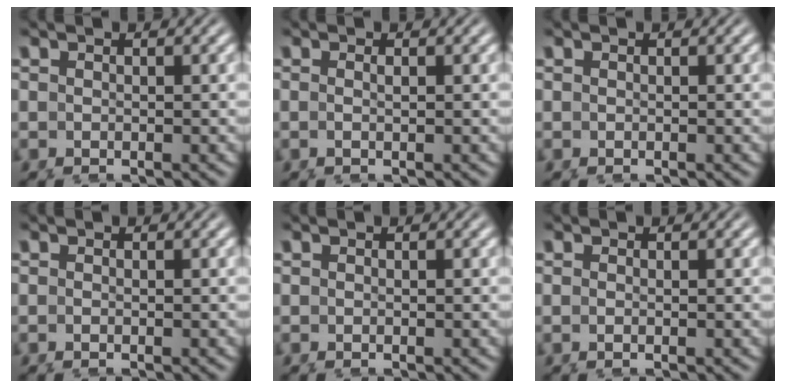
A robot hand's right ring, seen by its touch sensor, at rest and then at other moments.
{"total": 0.9, "force": [0.0, -0.6, 0.7], "torque": [-0.014, -0.004, 0.003]}
{"total": 0.0}
{"total": 0.0}
{"total": 0.0}
{"total": 0.5, "force": [0.0, -0.4, 0.3], "torque": [-0.009, -0.002, 0.003]}